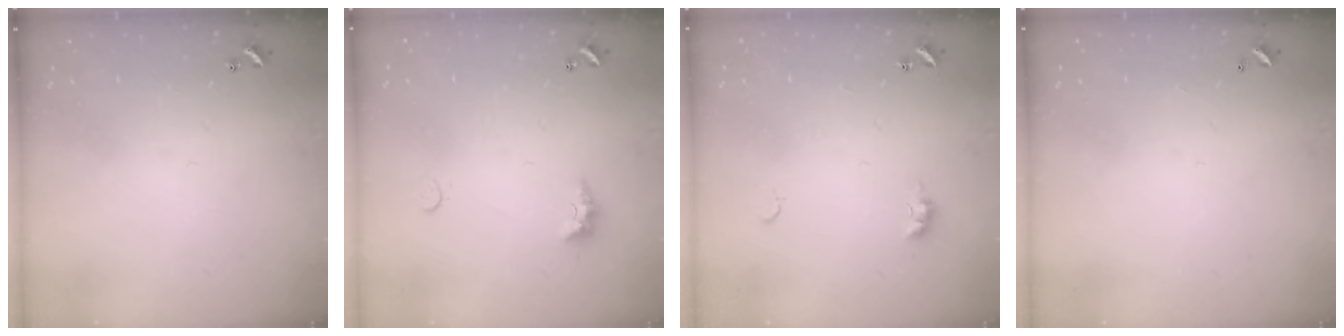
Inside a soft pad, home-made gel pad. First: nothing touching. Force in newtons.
{"total": 2.6, "press": 2.5, "slide": 0.7}
{"total": 3.6, "press": 3.6, "slide": 0.6}
{"total": 3.0, "press": 3.0, "slide": 0.1}